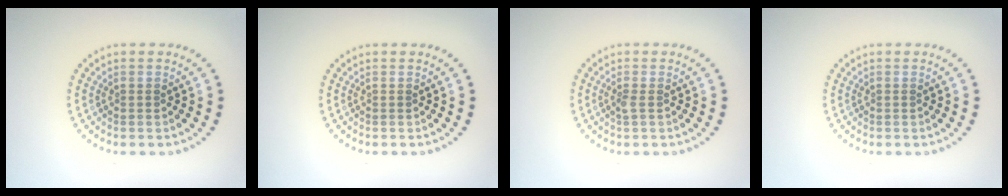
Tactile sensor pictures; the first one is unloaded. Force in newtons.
{"total": 0.0}
{"total": 0.7, "press": 0.6, "slide": 0.3}
{"total": 0.0}